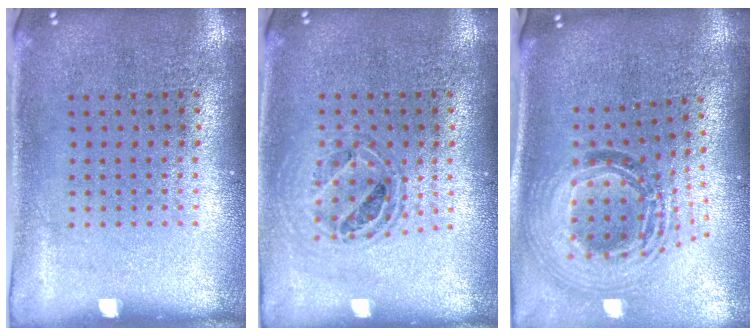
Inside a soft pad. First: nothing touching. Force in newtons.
{"total": 0.8, "press": 0.8, "slide": 0.0}
{"total": 1.9, "press": 1.6, "slide": 1.0}